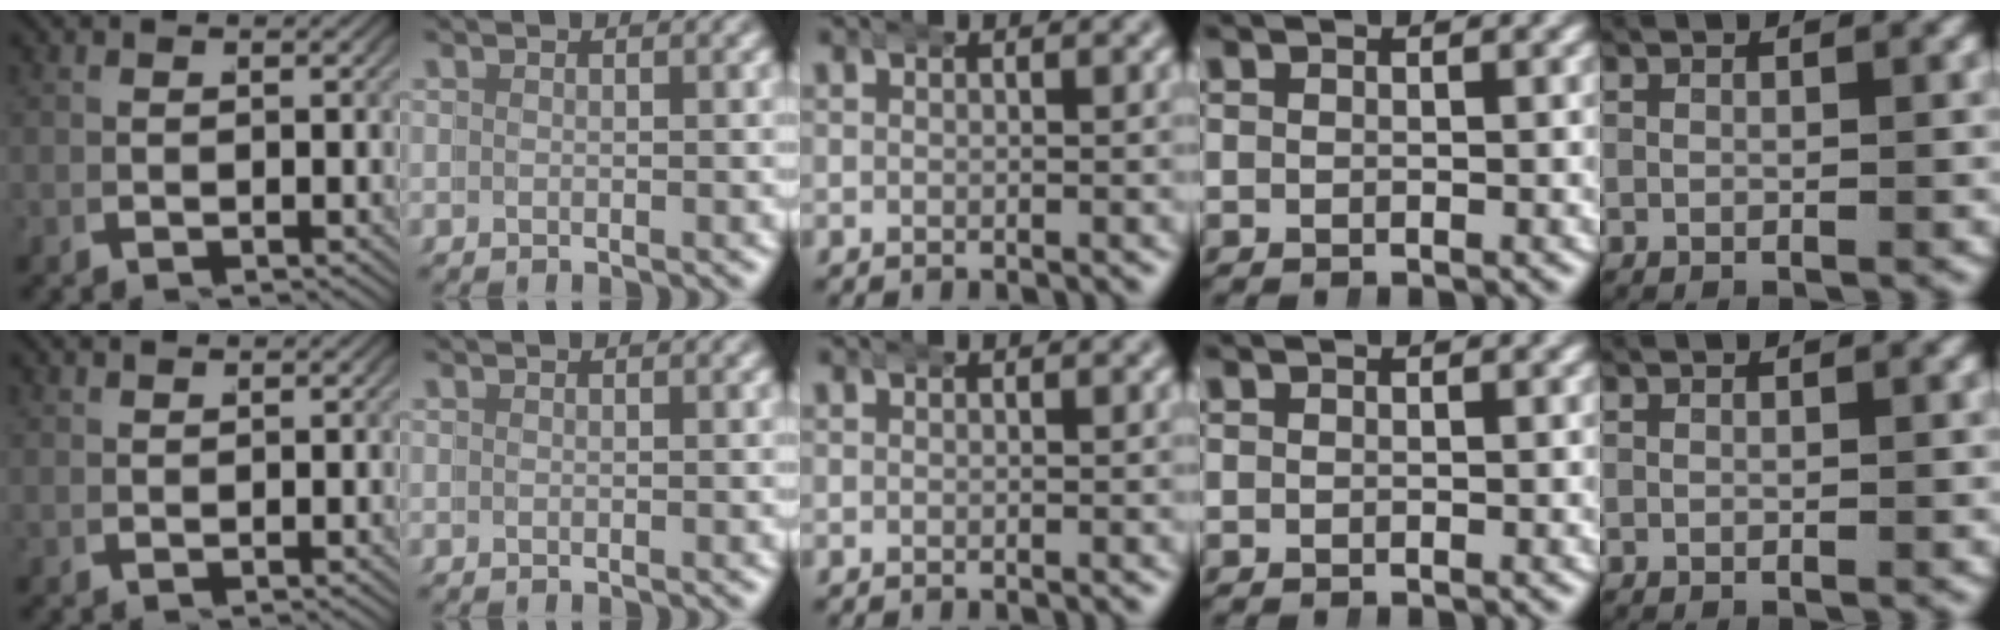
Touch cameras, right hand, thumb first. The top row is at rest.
{"thumb": {"total": 1.4, "force": [1.3, -0.3, 0.0], "torque": [0.002, 0.002, 0.029]}}